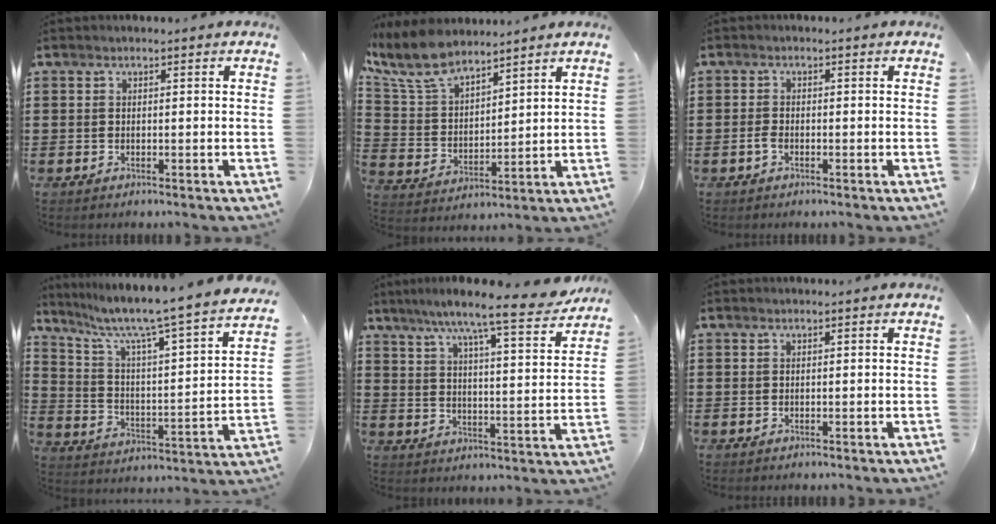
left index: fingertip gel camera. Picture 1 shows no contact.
{"total": 8.8, "force": [7.5, 2.8, 3.7], "torque": [-0.103, -0.022, 0.140]}
{"total": 1.4, "force": [-0.6, 0.6, 1.1], "torque": [-0.030, -0.002, -0.015]}
{"total": 6.7, "force": [5.5, -0.1, 3.8], "torque": [-0.099, -0.055, 0.082]}
{"total": 9.7, "force": [8.0, -0.2, 5.5], "torque": [-0.120, -0.050, 0.127]}
{"total": 0.0}